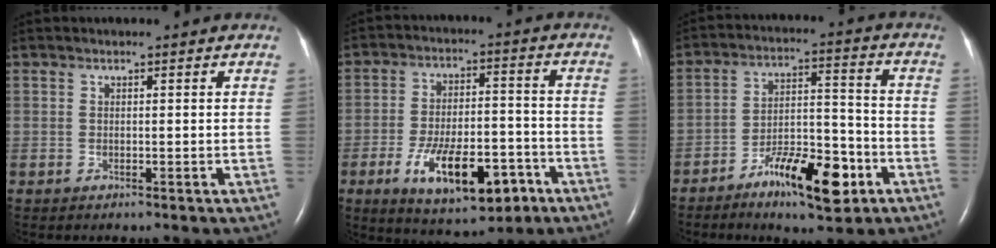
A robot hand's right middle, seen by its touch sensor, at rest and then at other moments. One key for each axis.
{"total": 11.5, "fx": -5.7, "fy": 1.0, "fz": 9.9, "tx": -0.176, "ty": -0.025, "tz": -0.089}
{"total": 11.6, "fx": -6.4, "fy": 3.4, "fz": 9.1, "tx": -0.149, "ty": 0.010, "tz": -0.100}